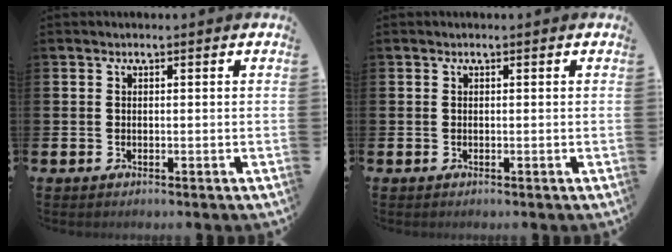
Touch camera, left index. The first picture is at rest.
{"total": 0.0}